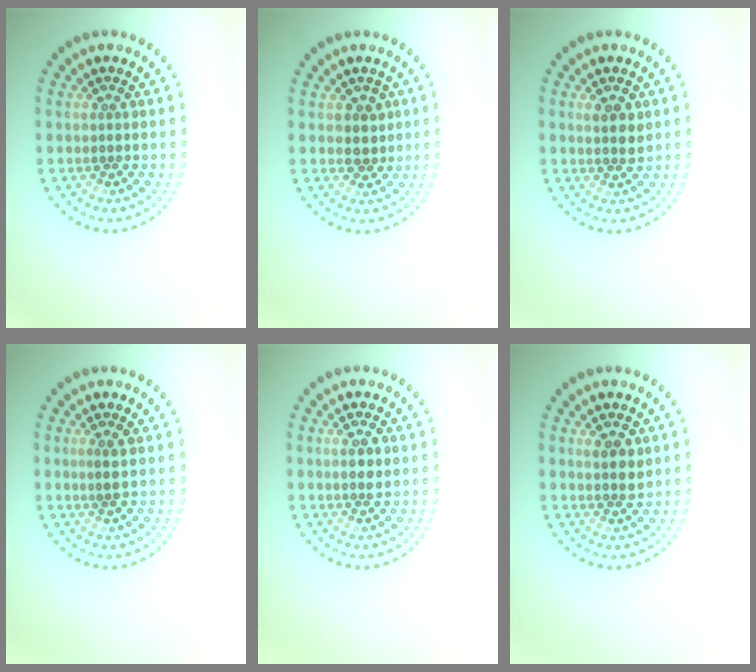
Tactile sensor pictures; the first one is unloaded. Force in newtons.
{"total": 1.9, "press": 1.4, "slide": 1.2}
{"total": 1.7, "press": 1.6, "slide": 0.6}
{"total": 1.2, "press": 1.1, "slide": 0.6}
{"total": 1.5, "press": 1.5, "slide": 0.1}
{"total": 1.8, "press": 1.7, "slide": 0.6}